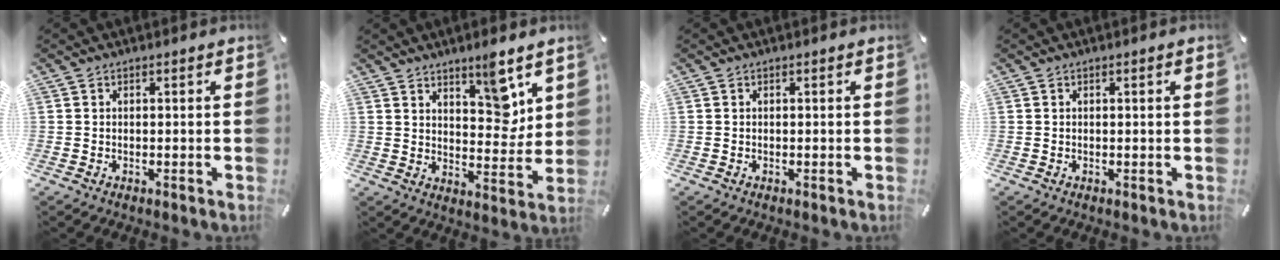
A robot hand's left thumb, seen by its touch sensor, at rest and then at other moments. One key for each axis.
{"total": 9.0, "fx": 6.6, "fy": 3.7, "fz": 4.9, "tx": -0.053, "ty": -0.050, "tz": 0.110}
{"total": 0.0}
{"total": 0.9, "fx": 0.1, "fy": 0.0, "fz": 0.8, "tx": -0.014, "ty": 0.000, "tz": 0.002}